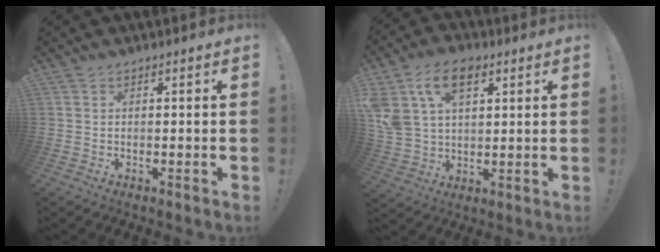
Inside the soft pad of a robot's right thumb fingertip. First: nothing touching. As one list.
[{"total": 14.8, "force": [6.8, 9.5, 9.1], "torque": [-0.169, -0.018, 0.125]}]